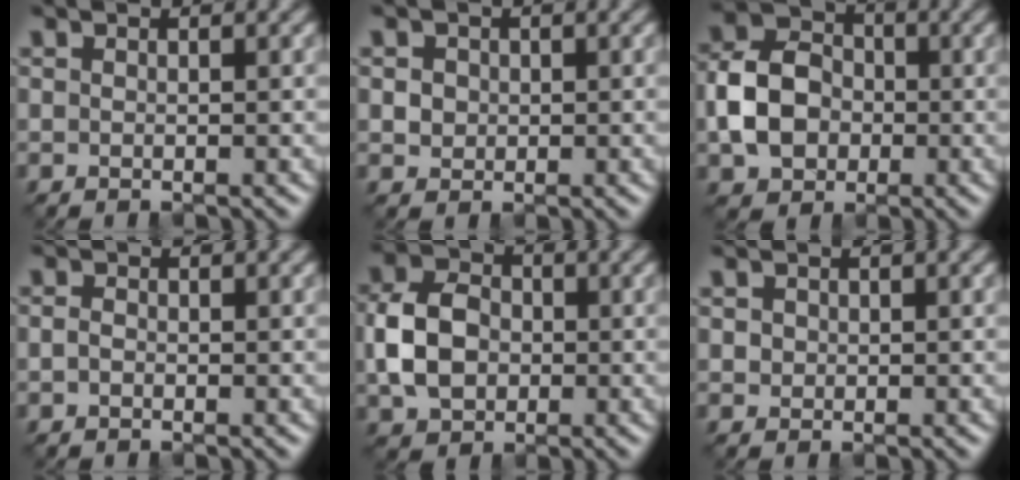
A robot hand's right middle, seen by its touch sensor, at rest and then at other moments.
{"total": 1.8, "force": [0.5, 1.6, 0.7], "torque": [-0.023, 0.000, 0.019]}
{"total": 5.9, "force": [-1.3, 4.8, 3.2], "torque": [-0.063, 0.008, -0.034]}
{"total": 0.9, "force": [-0.4, 0.7, 0.5], "torque": [-0.011, 0.000, -0.011]}
{"total": 5.8, "force": [-0.7, 4.5, 3.6], "torque": [-0.078, 0.006, -0.023]}
{"total": 0.9, "force": [0.2, 0.8, 0.2], "torque": [-0.003, -0.006, 0.008]}